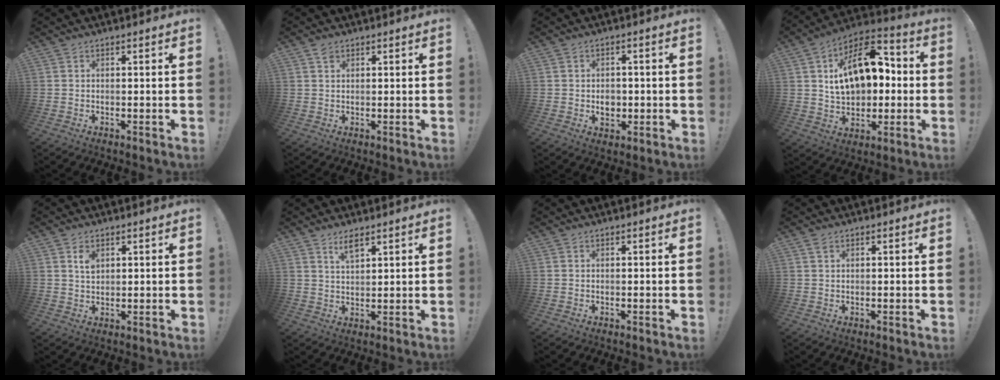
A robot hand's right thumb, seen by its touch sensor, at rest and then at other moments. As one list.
[{"total": 1.4, "force": [1.0, 0.9, 0.3], "torque": [0.009, -0.007, 0.016]}, {"total": 4.7, "force": [-1.0, 3.9, 2.4], "torque": [-0.030, 0.004, -0.017]}, {"total": 18.7, "force": [4.1, 11.8, 13.9], "torque": [-0.207, -0.005, 0.077]}, {"total": 3.2, "force": [1.6, 2.1, 1.8], "torque": [-0.017, -0.011, 0.024]}, {"total": 4.6, "force": [3.4, 1.5, 2.7], "torque": [-0.047, -0.016, 0.059]}, {"total": 0.0}, {"total": 0.8, "force": [0.6, 0.5, 0.4], "torque": [-0.001, -0.002, 0.009]}]